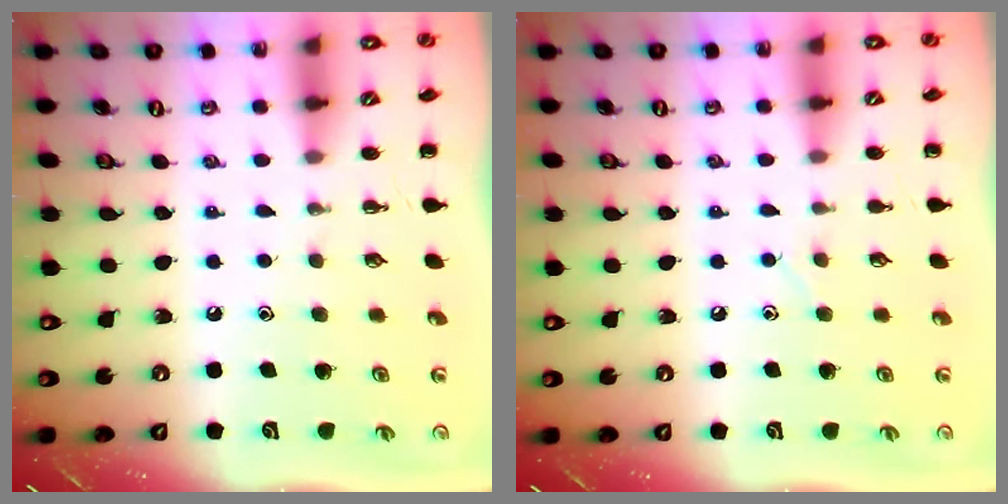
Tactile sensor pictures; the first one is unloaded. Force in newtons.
{"total": 3.9, "press": 3.8, "slide": 1.1}